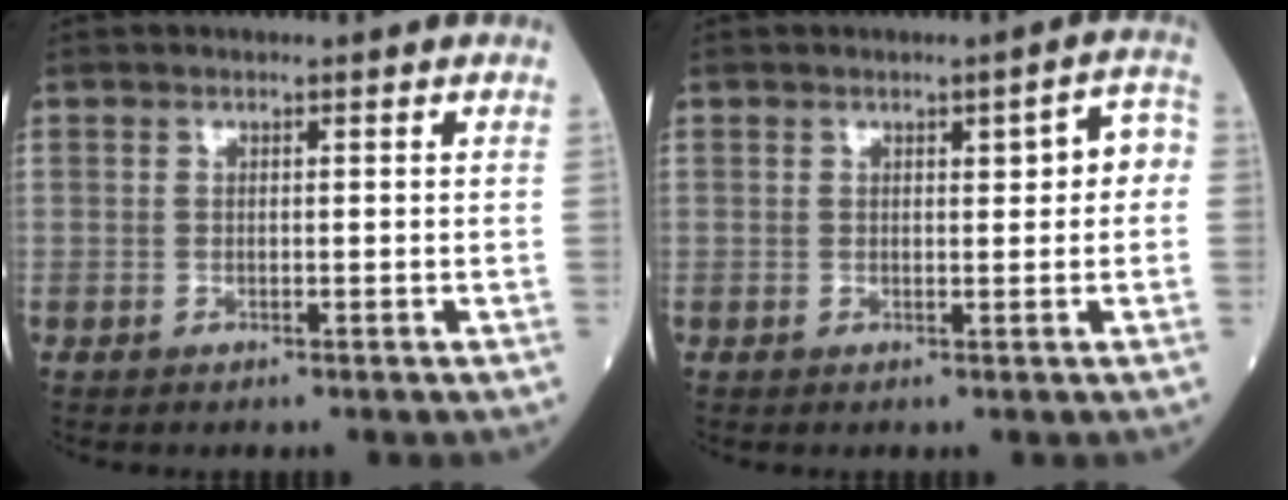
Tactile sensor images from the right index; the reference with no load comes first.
{"total": 3.7, "force": [0.5, 1.1, 3.5], "torque": [-0.039, 0.018, 0.004]}